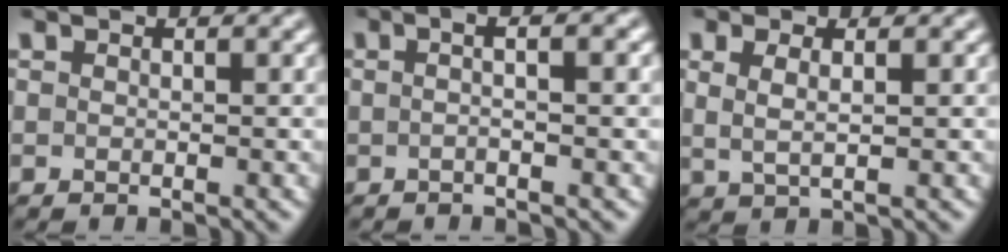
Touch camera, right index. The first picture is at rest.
{"total": 2.6, "force": [-0.2, -0.8, 2.5], "torque": [-0.033, 0.011, -0.008]}
{"total": 2.6, "force": [0.8, 1.2, 2.1], "torque": [-0.043, -0.002, 0.020]}